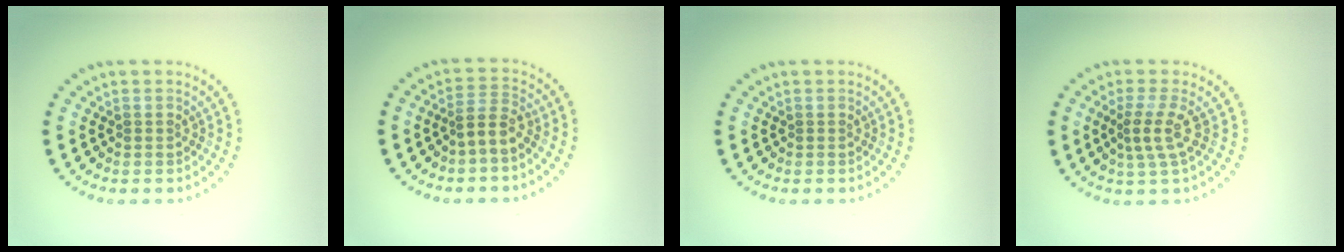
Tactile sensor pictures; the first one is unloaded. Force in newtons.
{"total": 2.2, "press": 1.7, "slide": 1.4}
{"total": 0.0}
{"total": 2.5, "press": 1.9, "slide": 1.7}